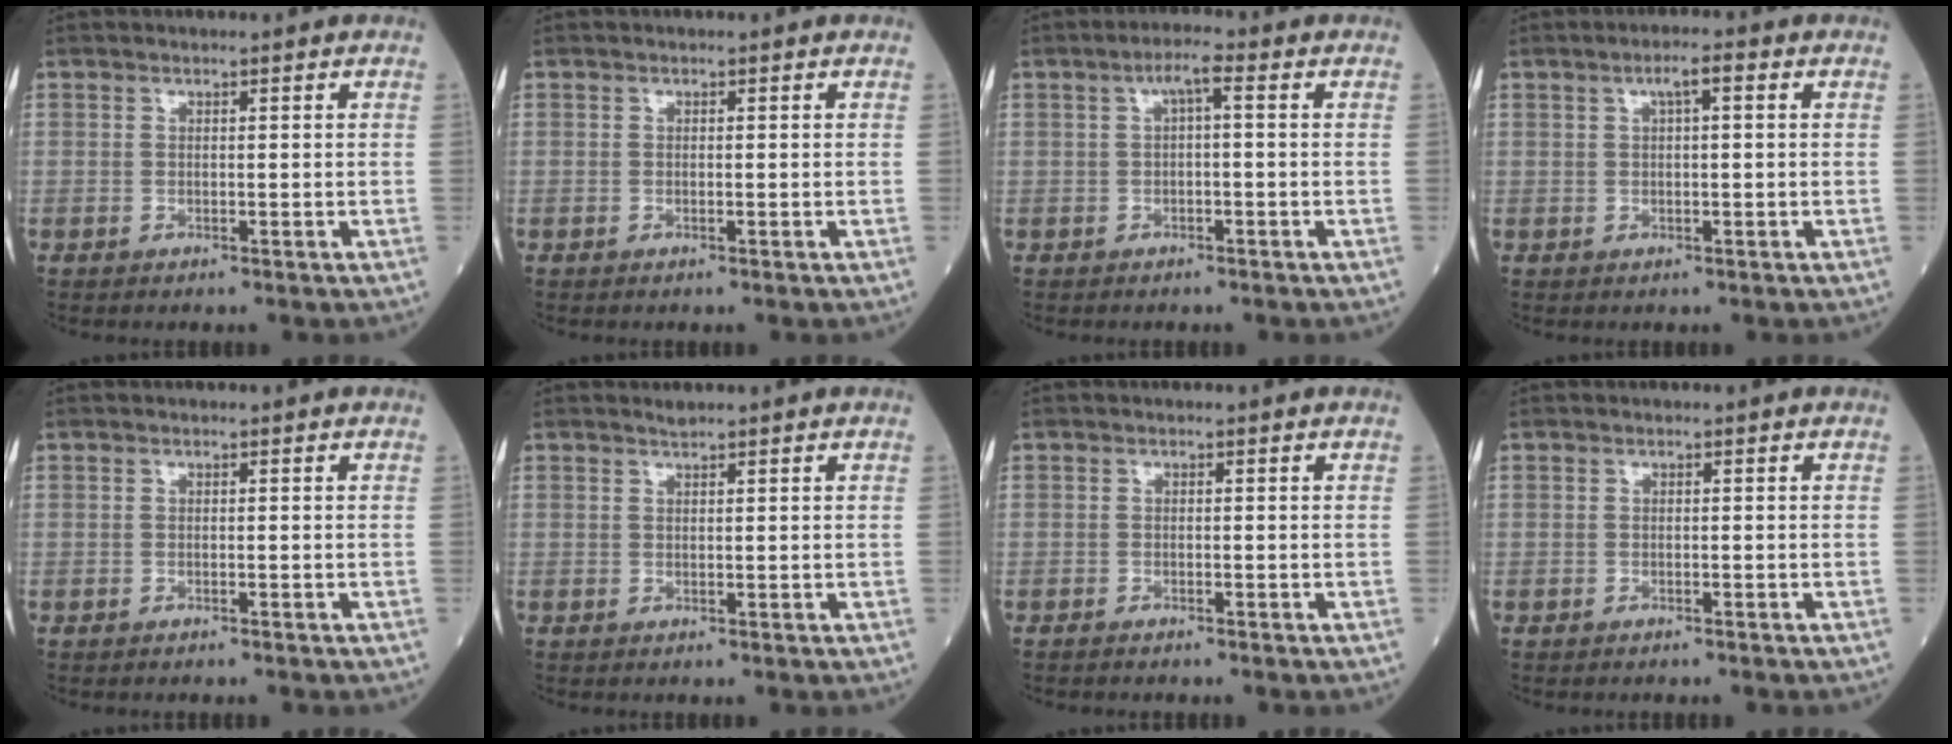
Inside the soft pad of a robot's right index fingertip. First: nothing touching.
{"total": 0.0}
{"total": 3.9, "force": [0.7, 1.3, 3.6], "torque": [-0.078, 0.017, 0.014]}
{"total": 3.4, "force": [1.2, 1.0, 3.1], "torque": [-0.065, 0.015, 0.023]}
{"total": 1.4, "force": [-1.0, 0.7, 0.7], "torque": [-0.024, -0.003, -0.010]}
{"total": 0.8, "force": [0.7, 0.3, 0.3], "torque": [-0.012, 0.012, 0.016]}
{"total": 2.3, "force": [-1.9, 0.9, 1.0], "torque": [-0.025, -0.005, -0.024]}
{"total": 2.3, "force": [-1.7, 1.0, 1.1], "torque": [-0.029, -0.006, -0.017]}